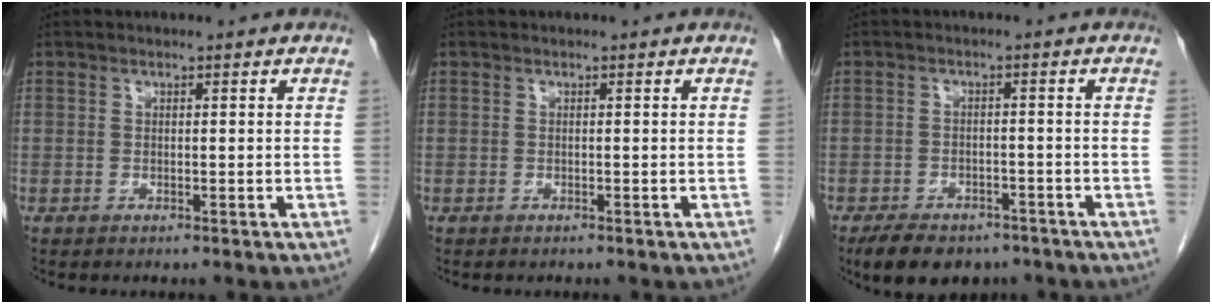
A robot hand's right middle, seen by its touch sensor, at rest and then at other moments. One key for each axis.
{"total": 0.0}
{"total": 9.3, "fx": -7.0, "fy": 4.6, "fz": 3.9, "tx": -0.054, "ty": 0.000, "tz": -0.101}